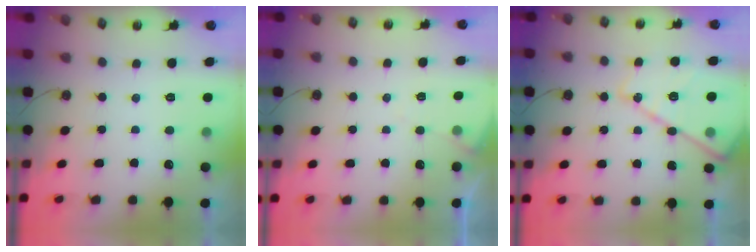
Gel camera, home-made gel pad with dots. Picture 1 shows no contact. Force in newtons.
{"total": 5.8, "press": 5.8, "slide": 0.7}
{"total": 17.5, "press": 17.5, "slide": 1.5}